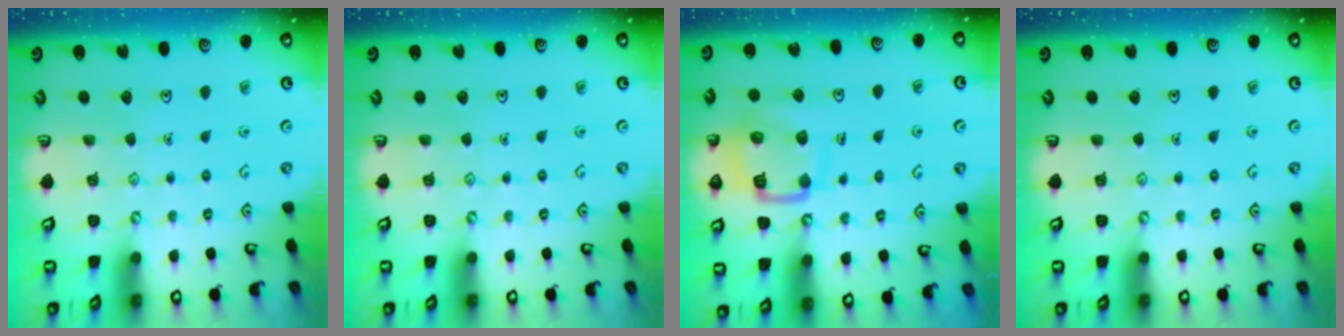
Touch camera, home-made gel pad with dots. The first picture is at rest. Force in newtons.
{"total": 0.0}
{"total": 16.5, "press": 16.5, "slide": 1.6}
{"total": 0.0}